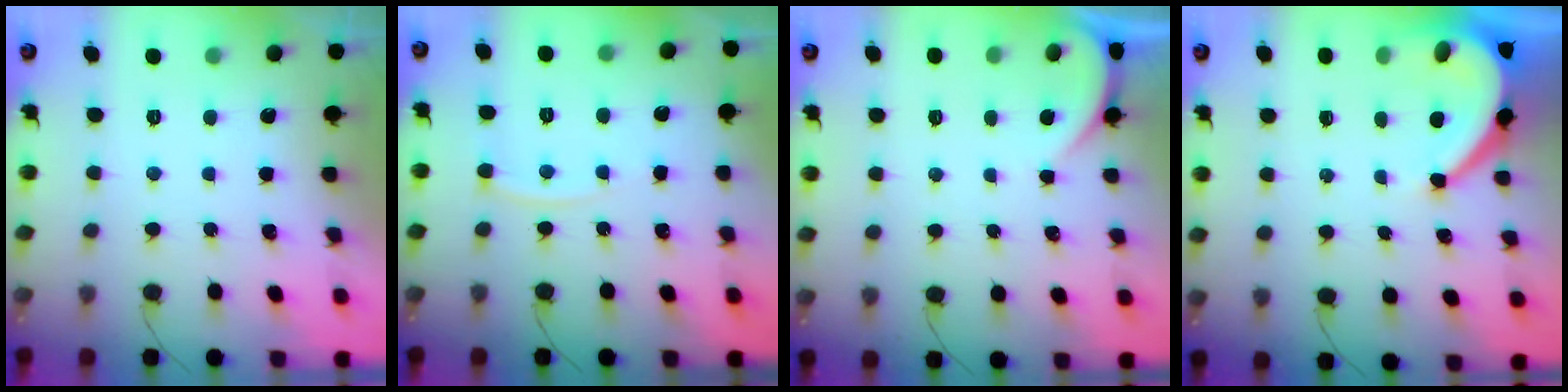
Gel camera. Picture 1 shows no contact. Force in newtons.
{"total": 3.3, "press": 3.3, "slide": 0.5}
{"total": 1.6, "press": 1.6, "slide": 0.2}
{"total": 8.9, "press": 8.9, "slide": 0.9}